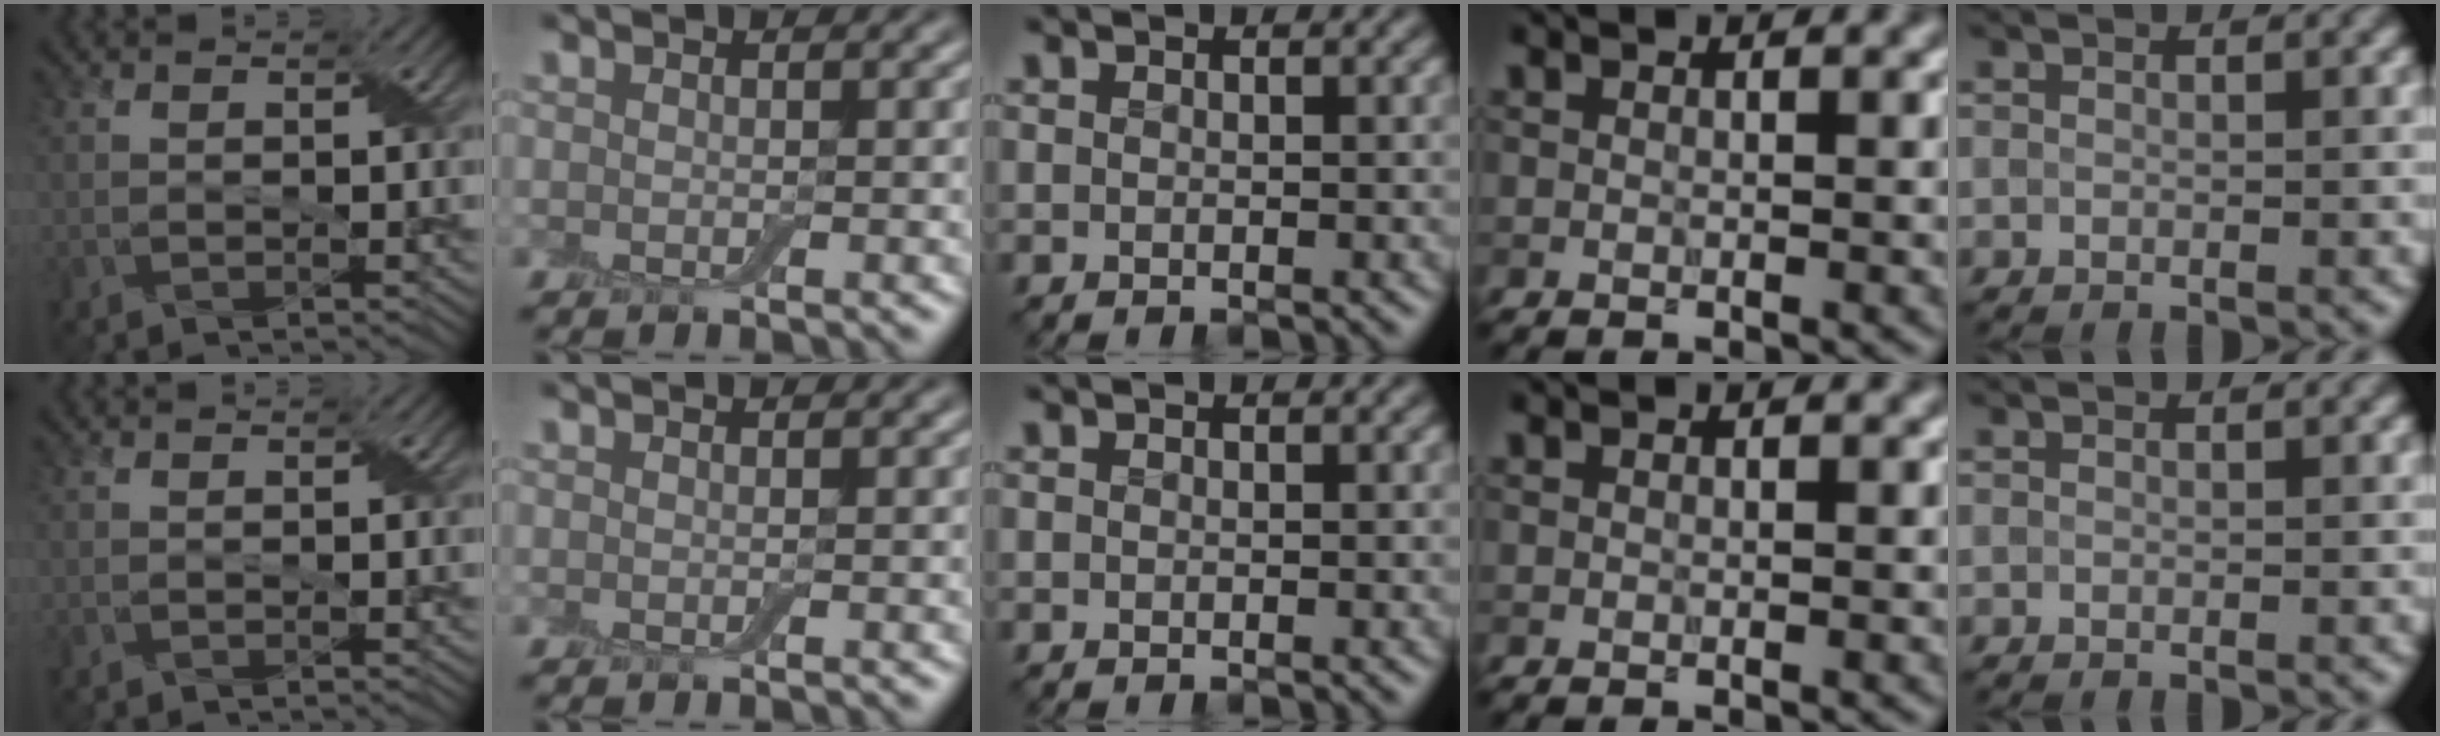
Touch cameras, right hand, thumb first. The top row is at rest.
{}